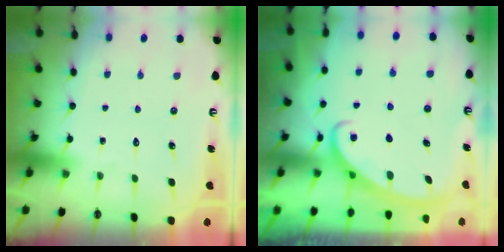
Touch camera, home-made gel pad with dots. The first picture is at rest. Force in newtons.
{"total": 2.6, "press": 2.6, "slide": 0.4}